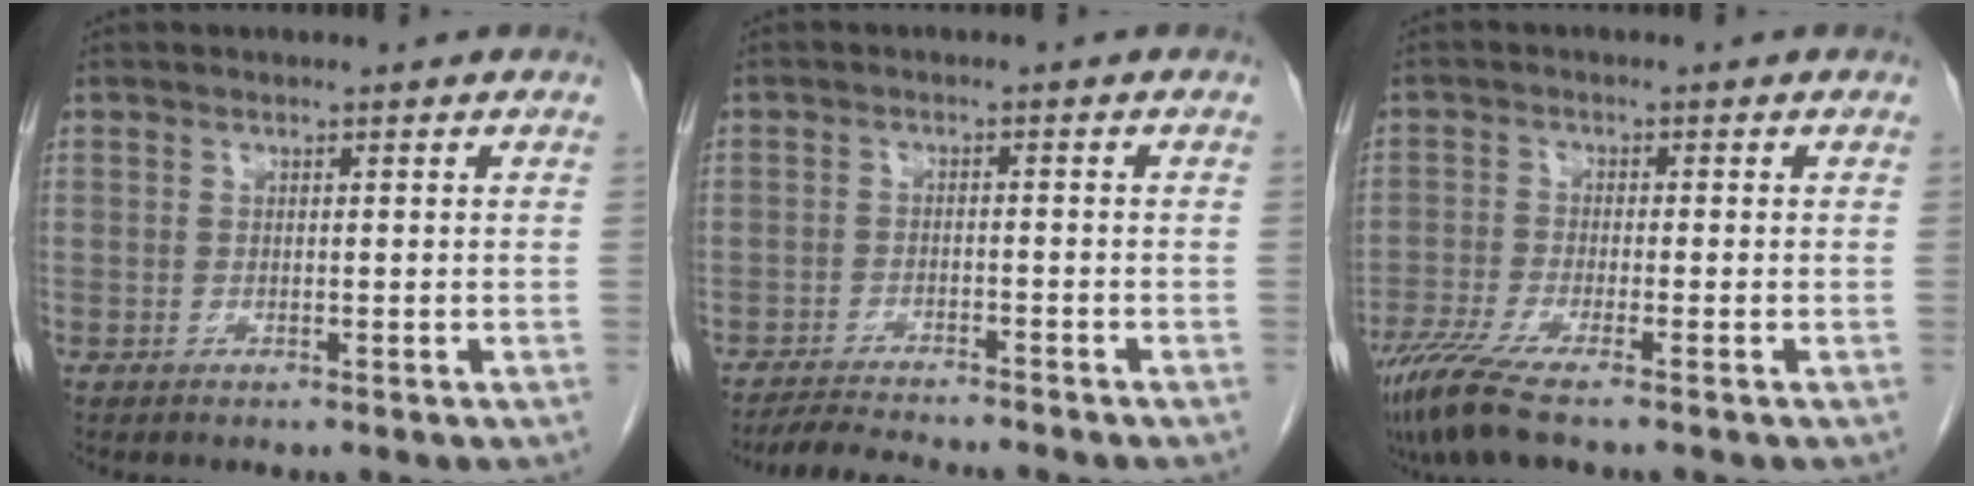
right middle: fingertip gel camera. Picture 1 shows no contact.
{"total": 6.6, "force": [-6.2, 0.1, 2.2], "torque": [-0.036, -0.017, -0.101]}
{"total": 7.0, "force": [-5.3, 0.0, 4.6], "torque": [-0.089, -0.022, -0.099]}